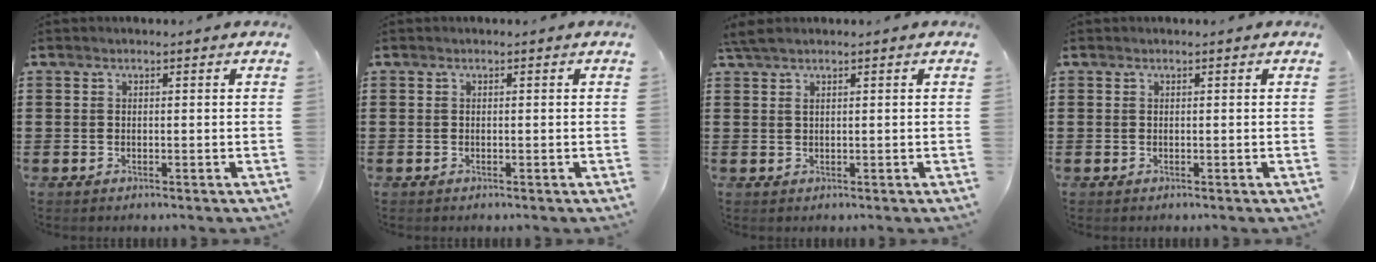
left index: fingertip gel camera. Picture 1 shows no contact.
{"total": 0.0}
{"total": 1.6, "force": [1.0, 0.2, 1.3], "torque": [-0.028, 0.000, 0.019]}
{"total": 0.0}